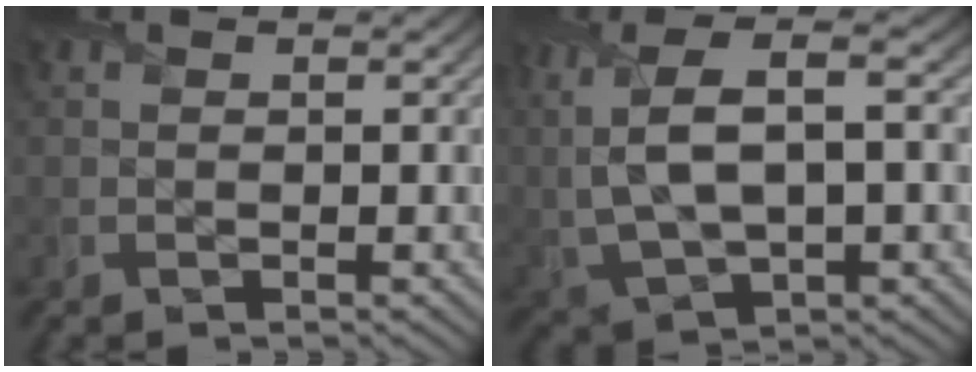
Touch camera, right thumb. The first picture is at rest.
{"total": 10.8, "force": [1.7, 5.0, 9.4], "torque": [-0.229, 0.006, 0.036]}